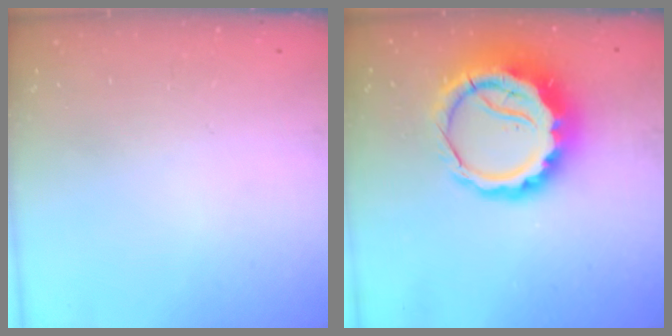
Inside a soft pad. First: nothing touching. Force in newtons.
{"total": 13.1, "press": 12.7, "slide": 3.1}